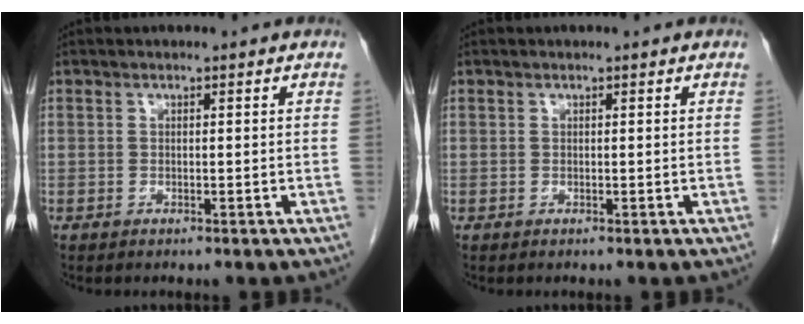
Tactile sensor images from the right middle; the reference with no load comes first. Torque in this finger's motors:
{"motor_torque": [-0.21, 0.05, -0.01, -0.01]}